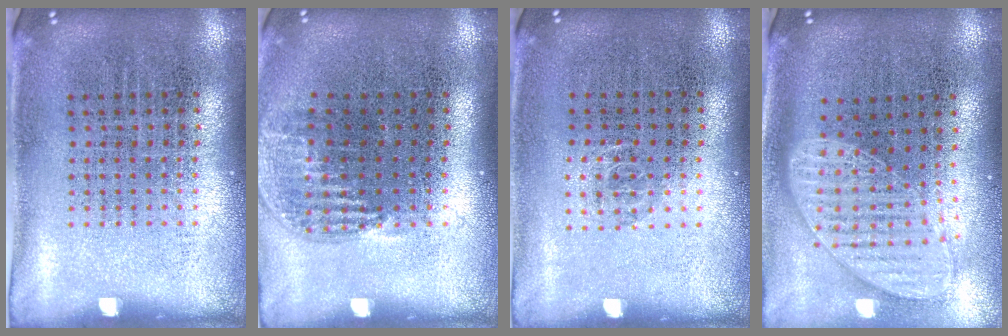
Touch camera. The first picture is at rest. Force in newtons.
{"total": 1.1, "press": 1.0, "slide": 0.4}
{"total": 0.6, "press": 0.4, "slide": 0.4}
{"total": 1.5, "press": 1.3, "slide": 0.8}